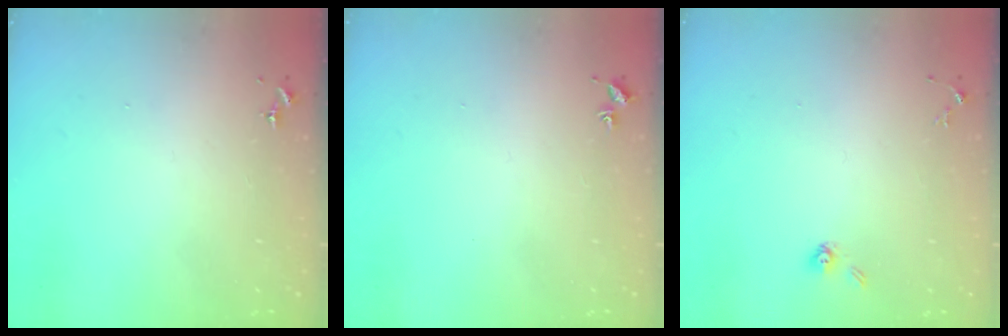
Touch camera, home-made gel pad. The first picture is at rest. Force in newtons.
{"total": 1.5, "press": 1.5, "slide": 0.2}
{"total": 3.7, "press": 3.3, "slide": 1.8}